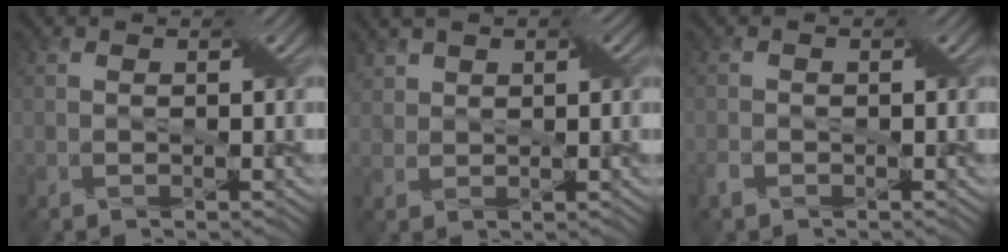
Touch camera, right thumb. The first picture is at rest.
{"total": 4.1, "force": [2.7, 2.4, 2.1], "torque": [-0.049, 0.012, 0.049]}
{"total": 1.3, "force": [-0.9, 0.8, 0.6], "torque": [-0.019, 0.001, -0.018]}